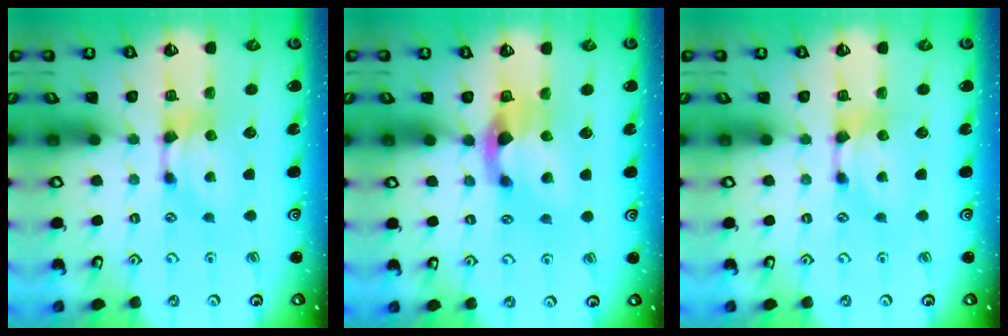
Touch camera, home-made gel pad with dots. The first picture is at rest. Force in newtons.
{"total": 3.6, "press": 3.2, "slide": 1.6}
{"total": 0.0}